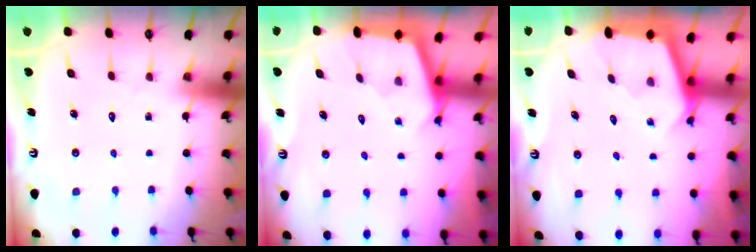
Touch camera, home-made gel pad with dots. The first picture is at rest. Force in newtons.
{"total": 2.3, "press": 2.3, "slide": 0.1}
{"total": 2.4, "press": 2.4, "slide": 0.2}